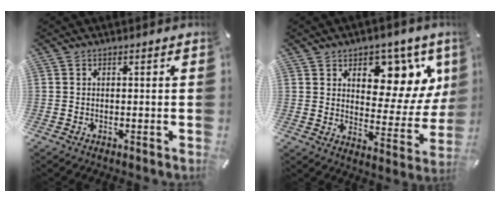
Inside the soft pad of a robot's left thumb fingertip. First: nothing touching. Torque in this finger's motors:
{"motor_torque": [1.83, 1.75, 1.07, -1.10, 0.32]}